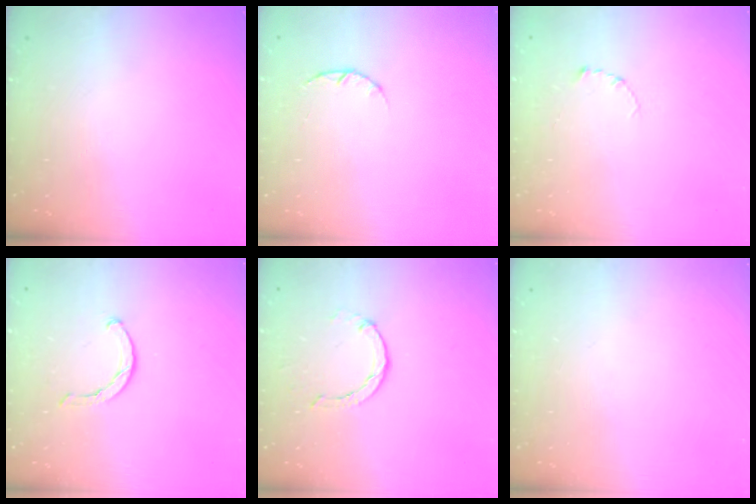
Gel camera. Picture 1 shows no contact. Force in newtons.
{"total": 1.4, "press": 1.3, "slide": 0.3}
{"total": 2.3, "press": 2.3, "slide": 0.2}
{"total": 2.3, "press": 2.3, "slide": 0.4}
{"total": 1.8, "press": 1.8, "slide": 0.2}
{"total": 0.0}